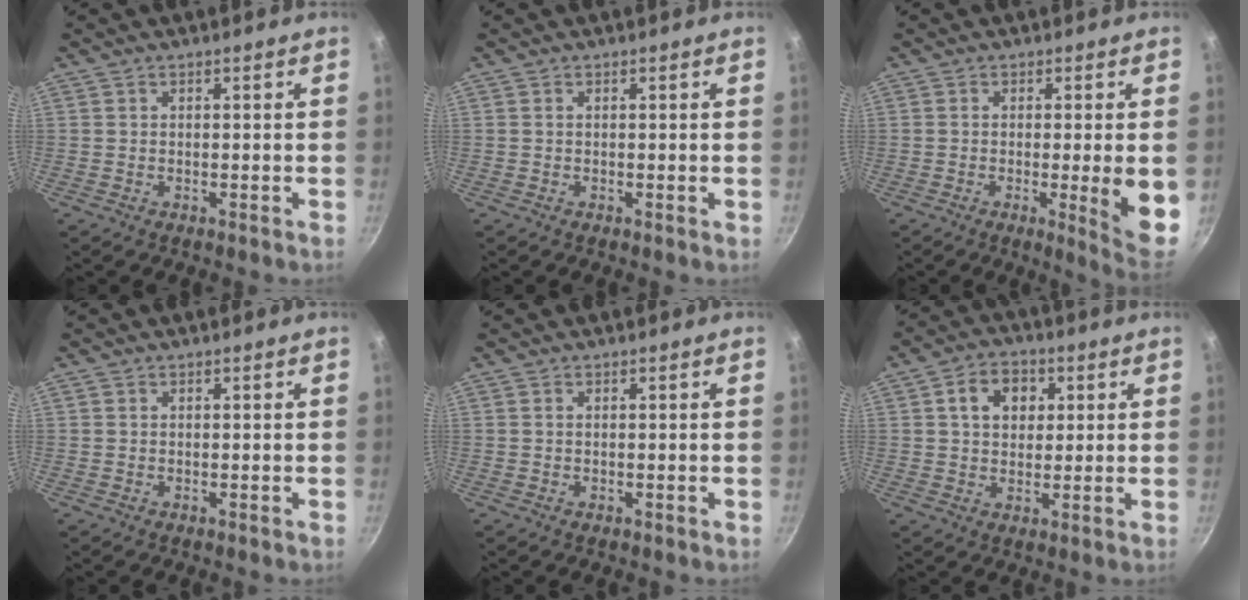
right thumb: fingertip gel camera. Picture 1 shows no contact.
{"total": 0.0}
{"total": 8.9, "force": [-1.1, 0.9, 8.8], "torque": [-0.109, -0.012, -0.010]}
{"total": 0.0}
{"total": 0.0}
{"total": 7.9, "force": [2.3, 6.0, 4.5], "torque": [-0.049, 0.005, 0.029]}